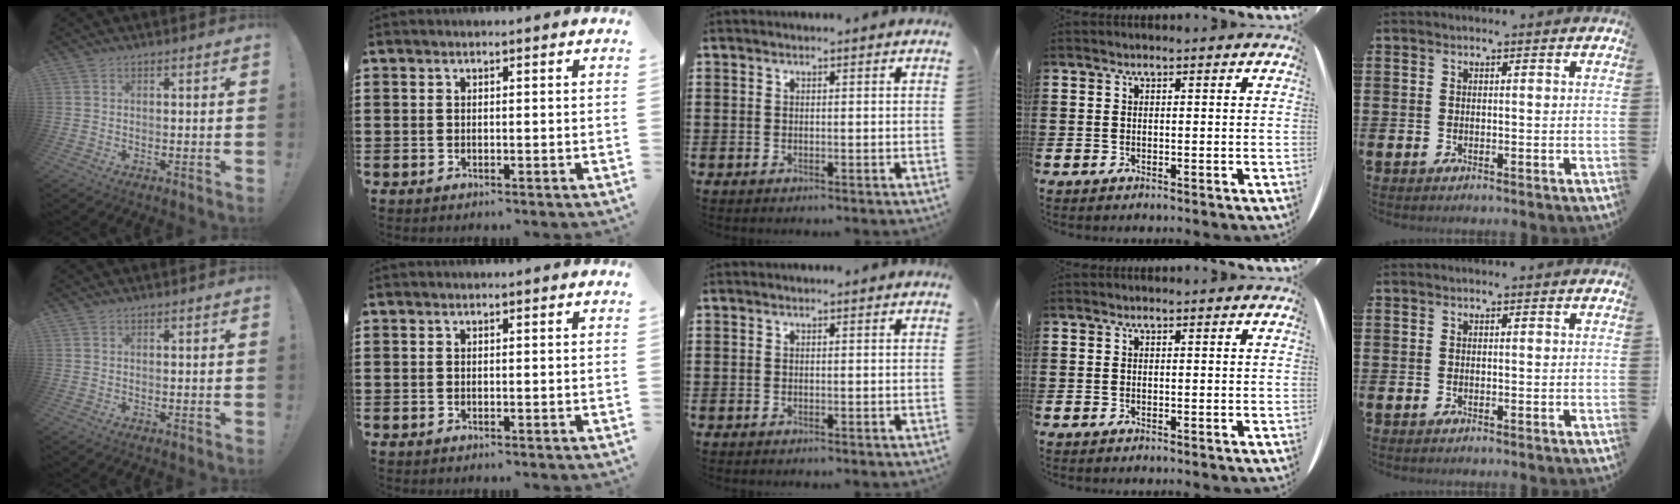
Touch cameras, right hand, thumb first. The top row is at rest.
{}